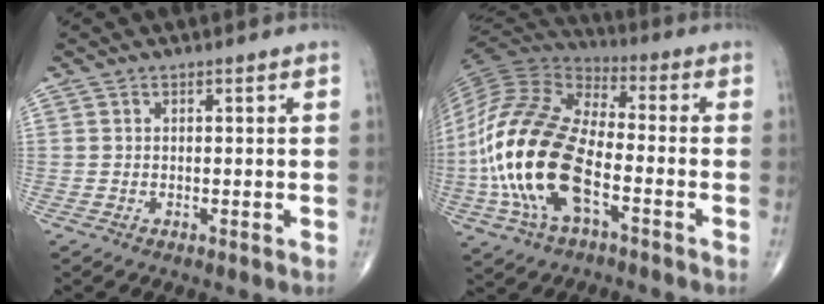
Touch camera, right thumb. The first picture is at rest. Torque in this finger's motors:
{"motor_torque": [1.12, 1.11, 2.59, -0.18, 0.84]}